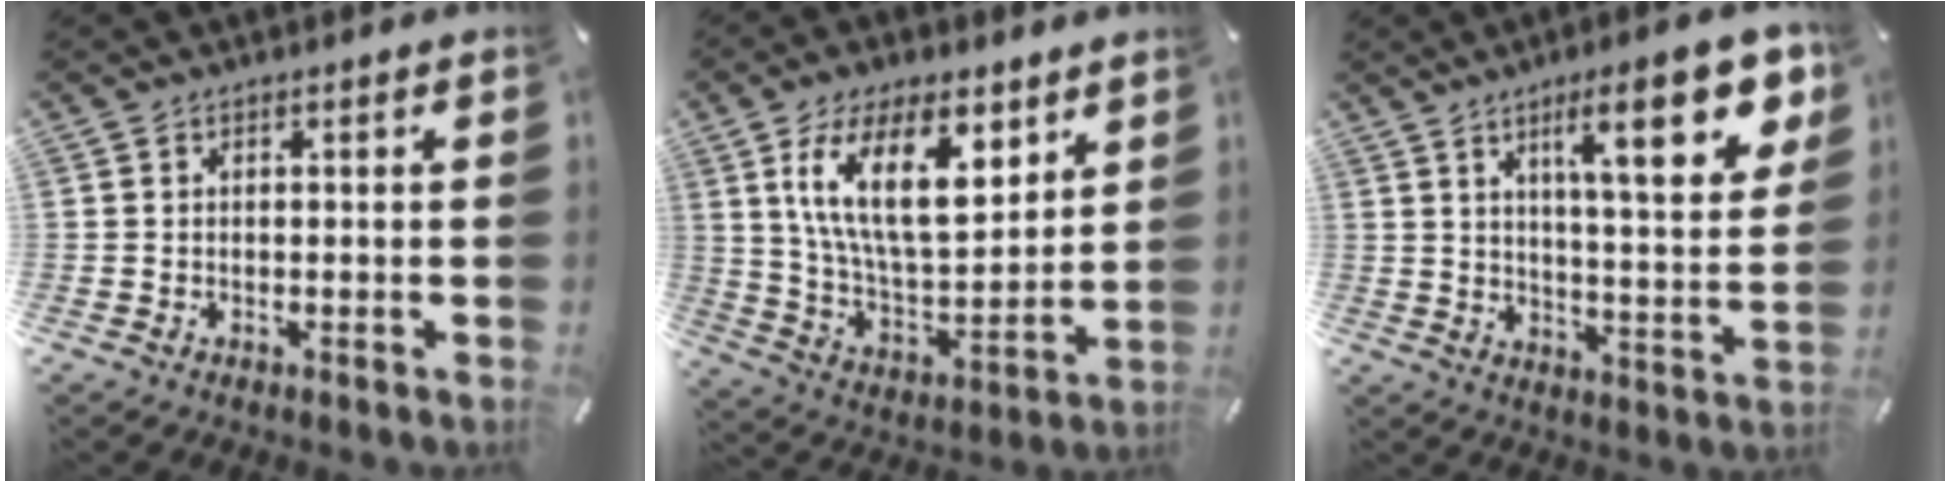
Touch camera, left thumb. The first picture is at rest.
{"total": 18.7, "force": [9.4, 9.0, 13.4], "torque": [-0.260, -0.030, 0.159]}
{"total": 18.1, "force": [8.9, 5.1, 15.0], "torque": [-0.215, -0.036, 0.130]}